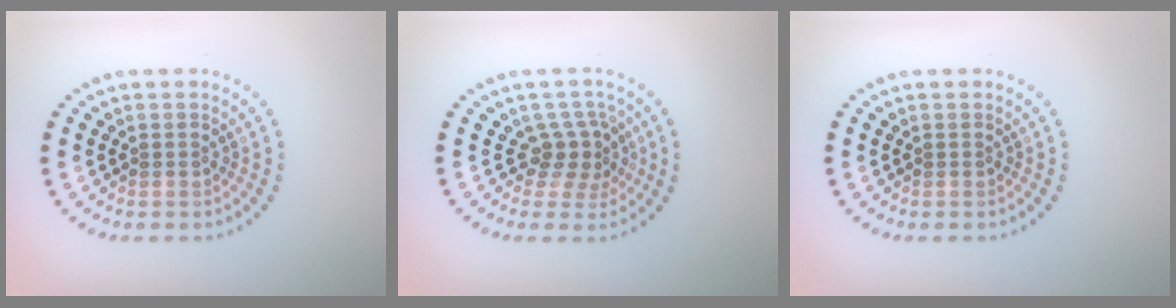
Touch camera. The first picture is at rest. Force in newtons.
{"total": 2.8, "press": 1.9, "slide": 2.0}
{"total": 0.0}